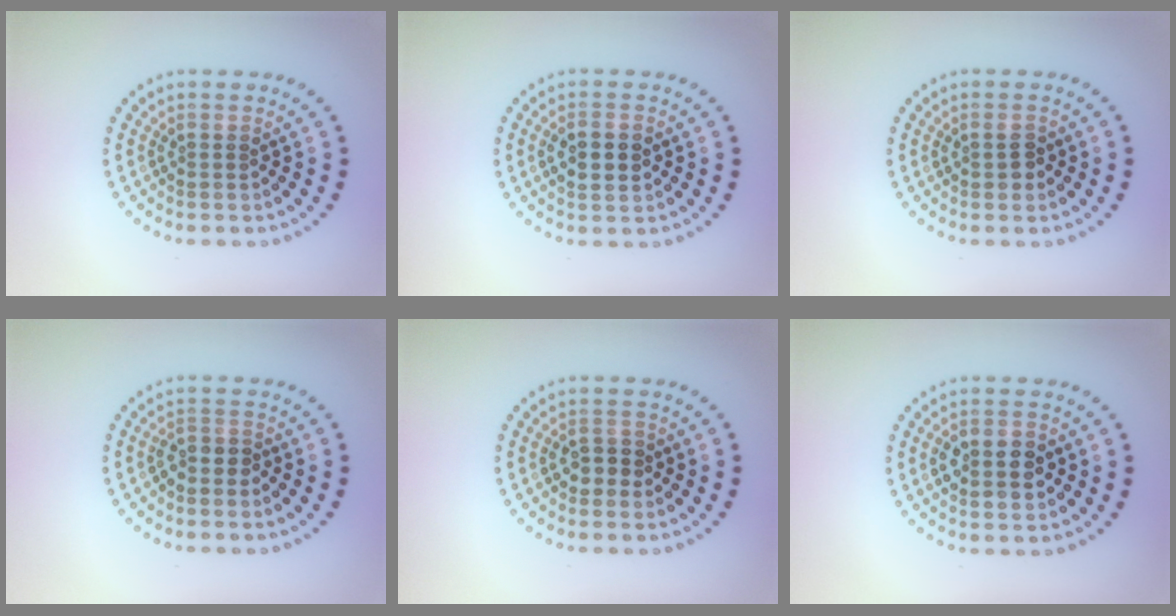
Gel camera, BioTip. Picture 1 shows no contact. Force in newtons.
{"total": 2.7, "press": 2.6, "slide": 0.3}
{"total": 1.5, "press": 1.5, "slide": 0.1}
{"total": 1.8, "press": 1.6, "slide": 0.9}
{"total": 1.9, "press": 1.8, "slide": 0.5}
{"total": 3.7, "press": 3.7, "slide": 0.2}